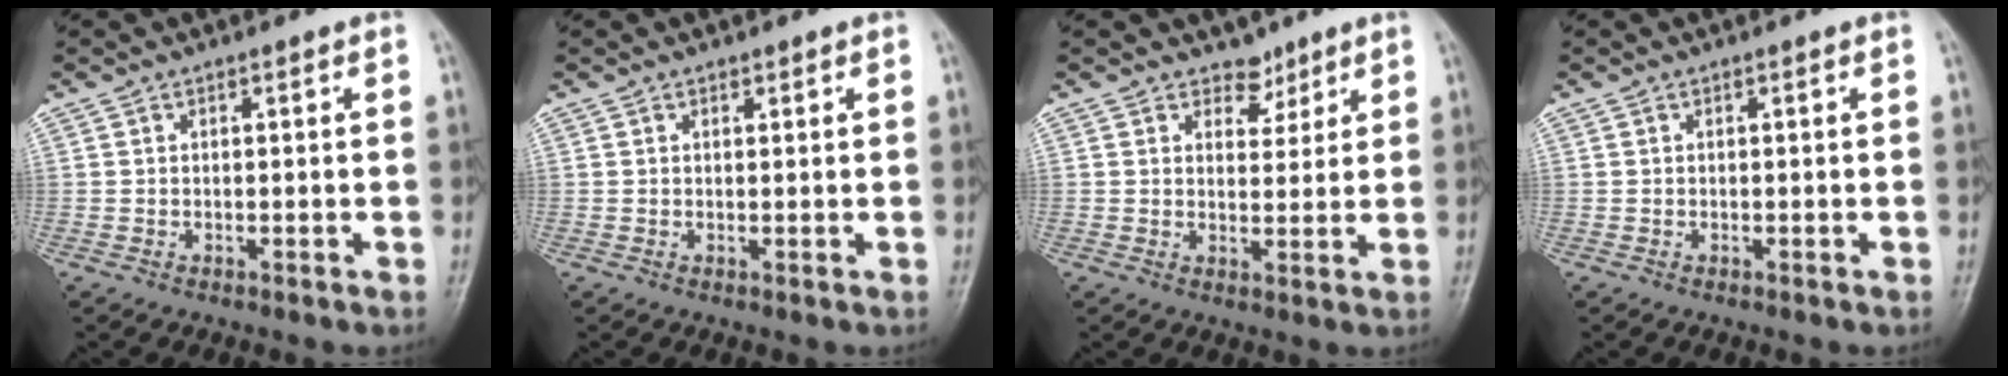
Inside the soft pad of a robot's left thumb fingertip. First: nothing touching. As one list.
[{"total": 0.7, "force": [0.5, 0.4, 0.1], "torque": [0.003, -0.004, 0.007]}, {"total": 3.6, "force": [2.8, 2.2, 0.7], "torque": [0.014, -0.020, 0.044]}, {"total": 0.0}]